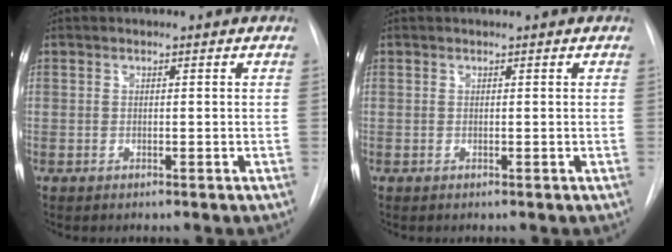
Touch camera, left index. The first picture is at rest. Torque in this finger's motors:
{"motor_torque": [-0.01, 0.01, 0.00, 0.00]}